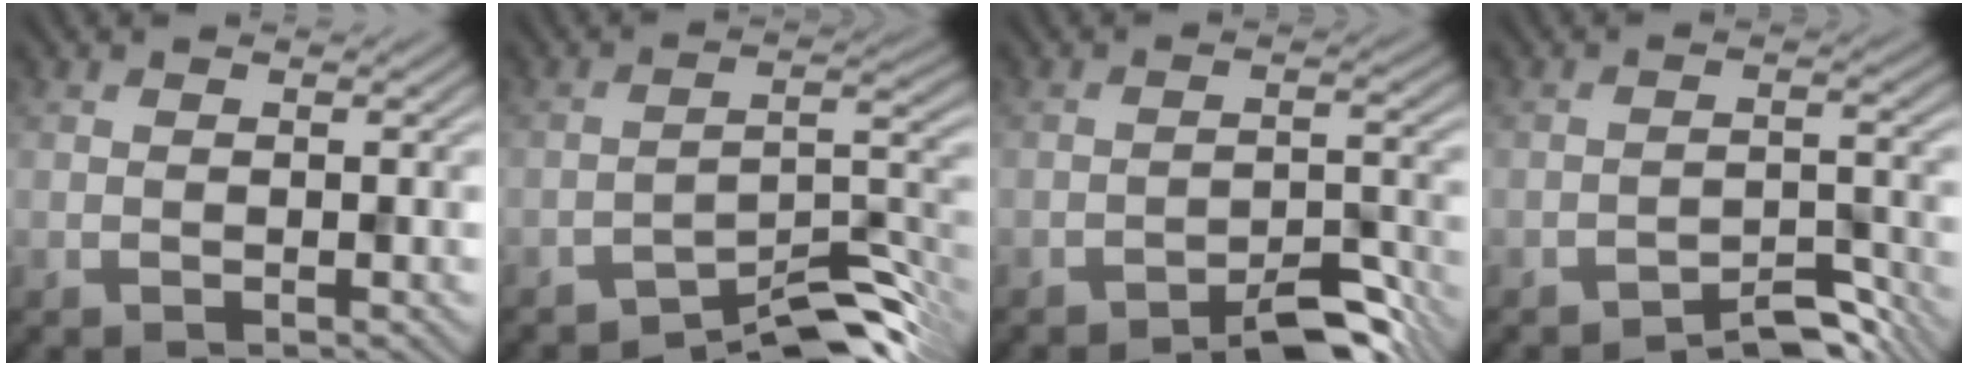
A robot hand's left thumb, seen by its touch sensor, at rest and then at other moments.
{"total": 7.9, "force": [-6.7, 1.7, 3.9], "torque": [-0.051, 0.010, -0.115]}
{"total": 4.7, "force": [-3.9, 1.1, 2.4], "torque": [-0.029, 0.013, -0.059]}
{"total": 4.3, "force": [-3.9, 0.9, 1.6], "torque": [-0.019, 0.011, -0.061]}